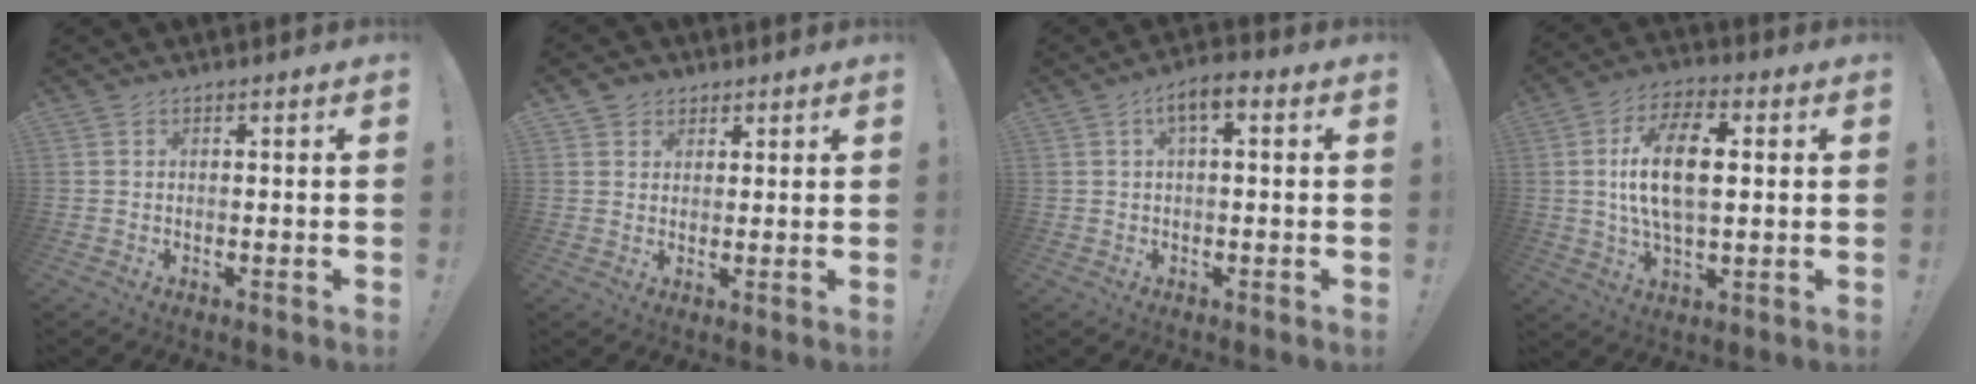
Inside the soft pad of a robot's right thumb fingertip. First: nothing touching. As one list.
[{"total": 3.4, "force": [1.8, 2.8, 0.3], "torque": [0.003, -0.007, 0.032]}, {"total": 4.6, "force": [1.2, 1.6, 4.2], "torque": [-0.068, 0.001, 0.017]}, {"total": 14.6, "force": [2.2, 7.2, 12.5], "torque": [-0.210, 0.002, 0.035]}]